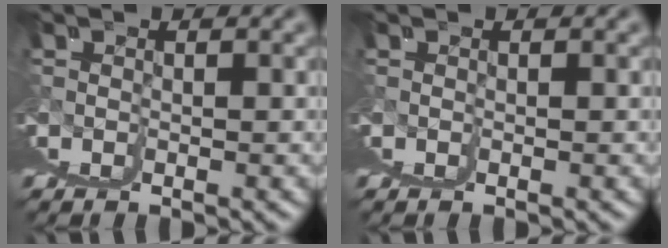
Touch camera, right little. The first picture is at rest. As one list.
[{"total": 0.0}]